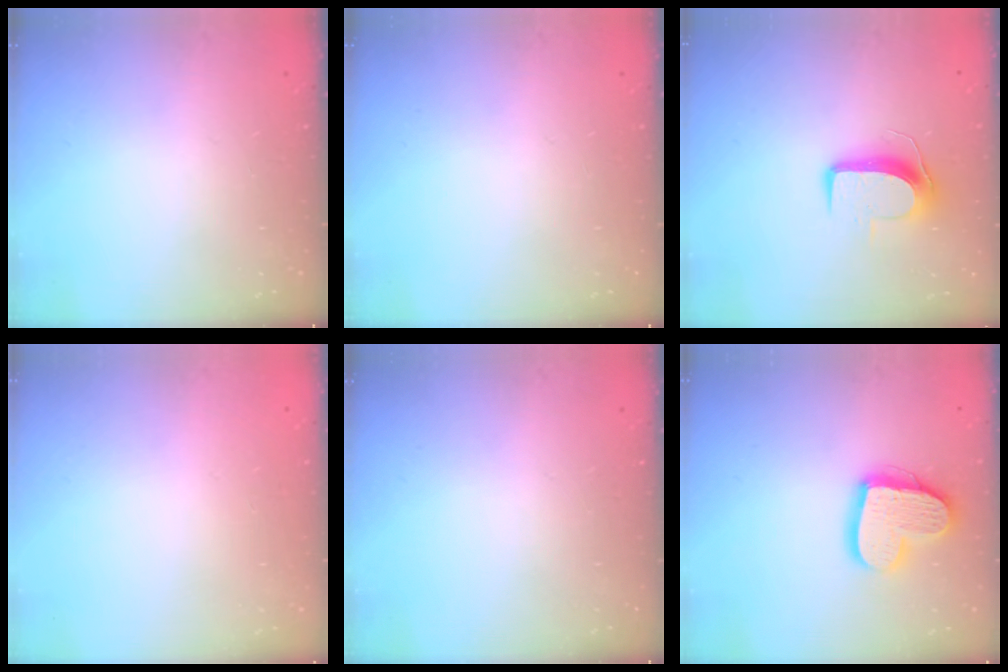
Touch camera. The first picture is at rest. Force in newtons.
{"total": 0.0}
{"total": 8.8, "press": 8.8, "slide": 0.2}
{"total": 0.6, "press": 0.6, "slide": 0.1}
{"total": 0.0}
{"total": 16.4, "press": 16.4, "slide": 1.5}